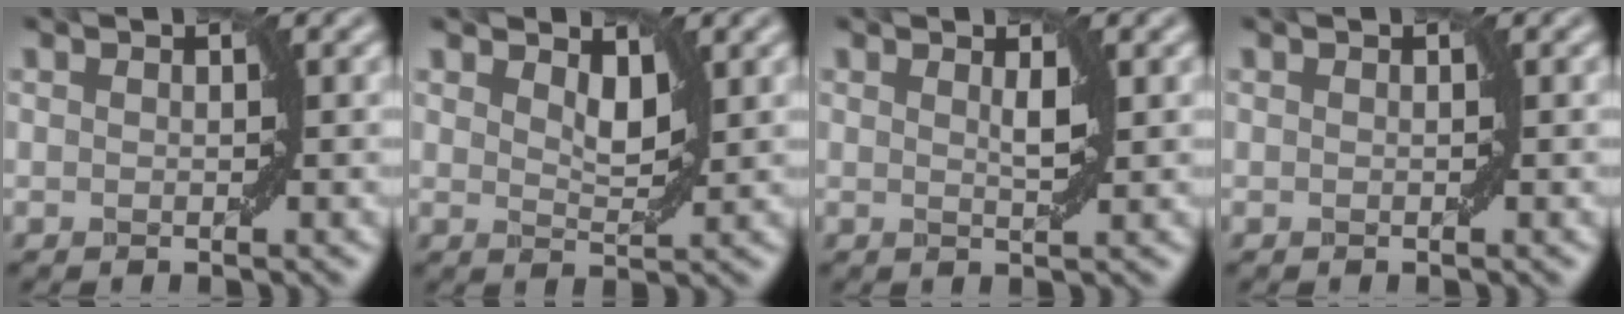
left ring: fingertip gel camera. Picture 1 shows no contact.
{"total": 2.2, "force": [1.2, 0.9, 1.5], "torque": [-0.028, -0.007, 0.023]}
{"total": 1.2, "force": [0.6, 0.1, 1.0], "torque": [-0.016, -0.002, 0.010]}
{"total": 0.0}